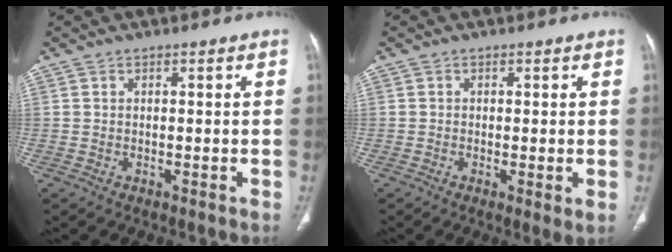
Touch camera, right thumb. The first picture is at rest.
{"total": 2.3, "force": [-0.3, 0.4, 2.2], "torque": [-0.046, -0.012, -0.010]}